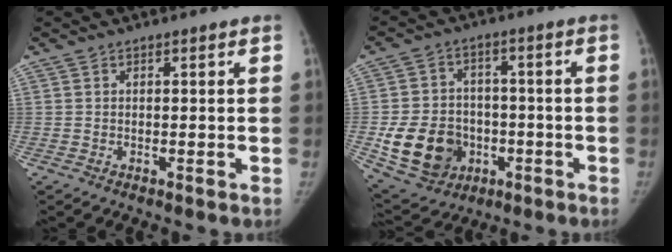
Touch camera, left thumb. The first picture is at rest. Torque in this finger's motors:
{"motor_torque": [1.23, 1.50, 0.38, -0.33, 0.34]}